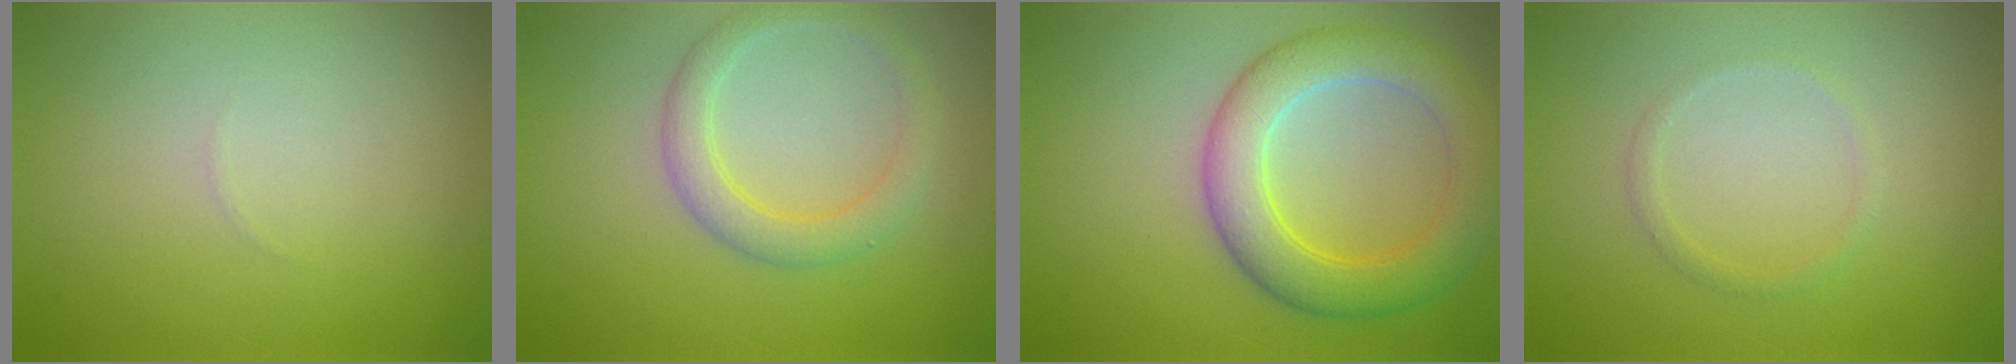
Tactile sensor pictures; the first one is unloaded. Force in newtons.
{"total": 2.8, "press": 2.8, "slide": 0.1}
{"total": 6.2, "press": 6.2, "slide": 0.2}
{"total": 0.9, "press": 0.9, "slide": 0.1}